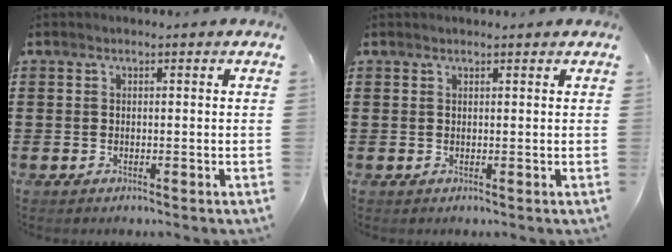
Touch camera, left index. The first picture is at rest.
{"total": 0.8, "force": [0.7, -0.1, 0.3], "torque": [-0.006, -0.001, 0.014]}